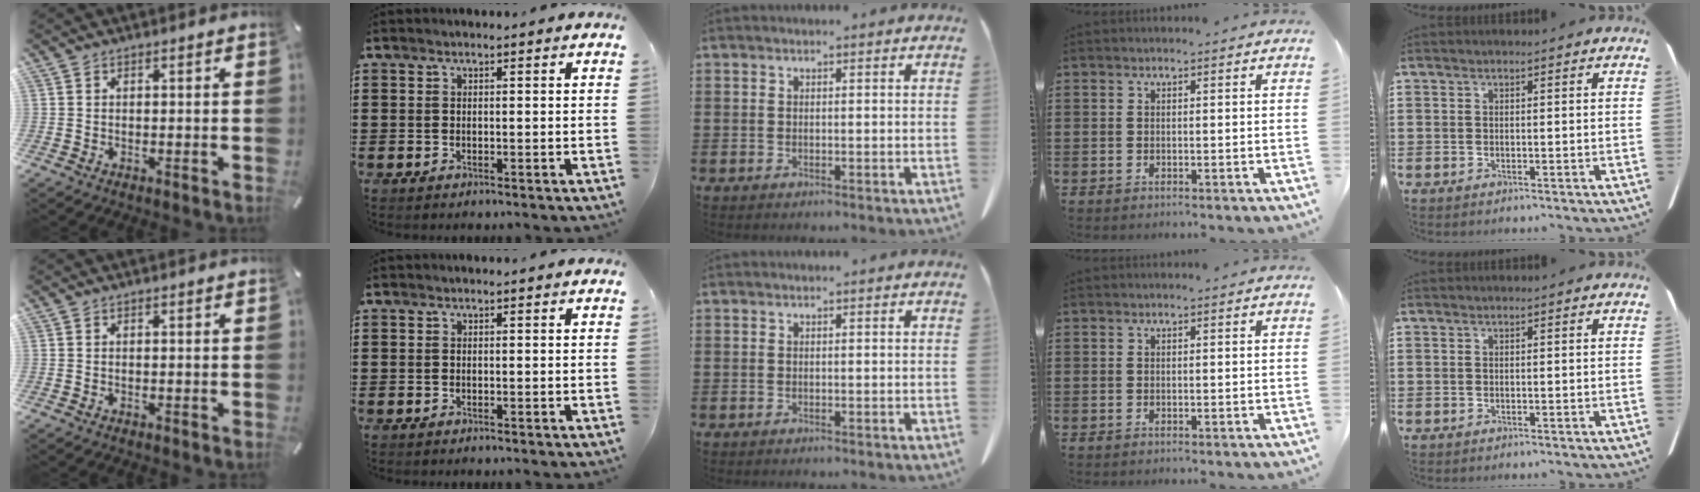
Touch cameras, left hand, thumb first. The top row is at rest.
{}